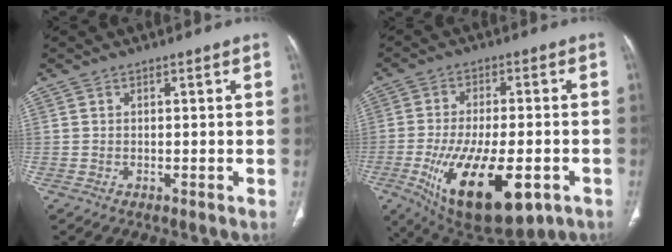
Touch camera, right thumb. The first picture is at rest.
{"total": 21.0, "force": [-7.9, 9.1, 17.2], "torque": [-0.303, -0.005, -0.104]}